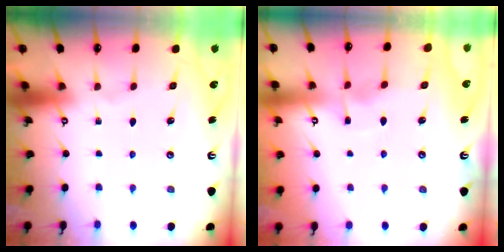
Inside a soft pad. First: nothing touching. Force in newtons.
{"total": 3.4, "press": 3.4, "slide": 0.5}